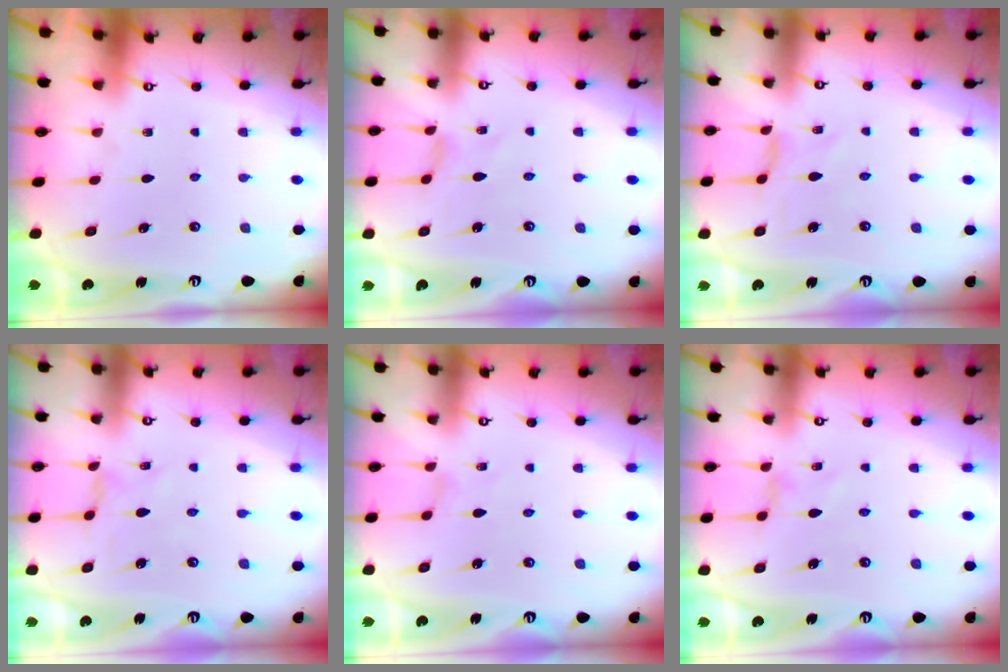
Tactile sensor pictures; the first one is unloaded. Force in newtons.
{"total": 0.0}
{"total": 0.0}
{"total": 0.0}
{"total": 0.0}
{"total": 0.0}